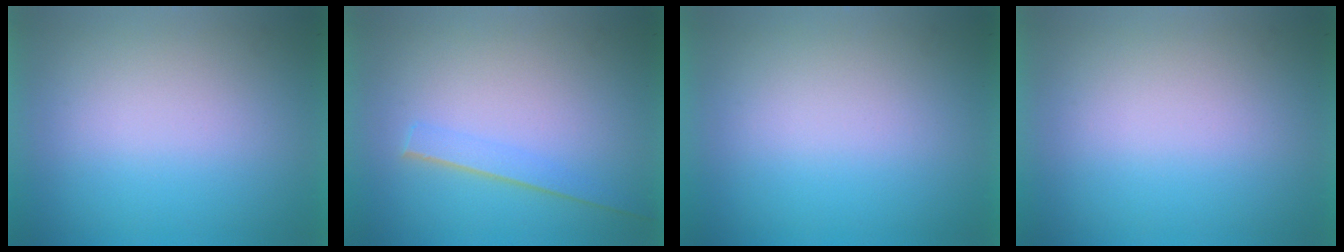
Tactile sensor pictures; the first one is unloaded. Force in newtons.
{"total": 1.6}
{"total": 0.0}
{"total": 0.0}